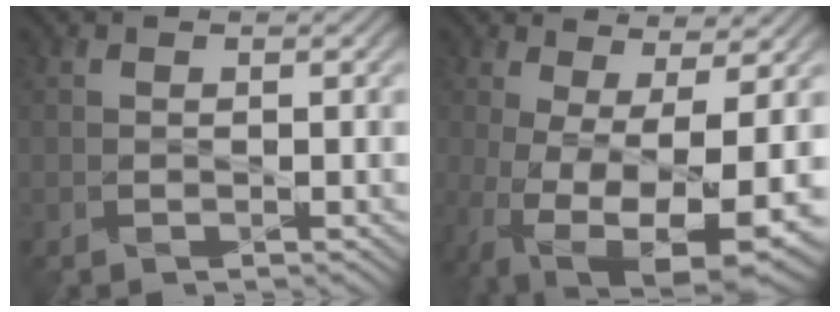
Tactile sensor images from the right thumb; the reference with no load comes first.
{"total": 12.9, "force": [-3.9, 5.0, 11.3], "torque": [-0.222, -0.037, -0.045]}